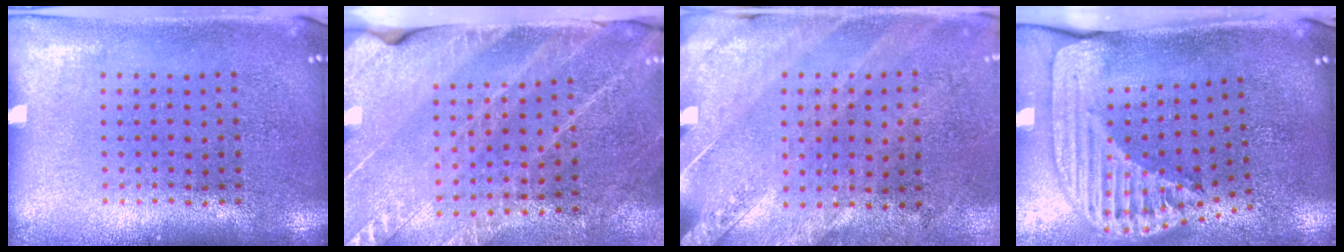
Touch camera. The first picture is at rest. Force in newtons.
{"total": 2.7, "press": 2.6, "slide": 0.7}
{"total": 2.4, "press": 2.0, "slide": 1.3}
{"total": 2.6, "press": 1.9, "slide": 1.8}